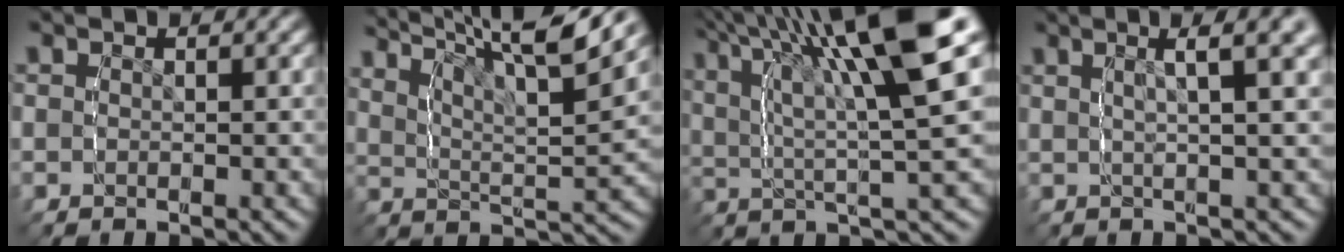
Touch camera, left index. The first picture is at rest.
{"total": 11.2, "force": [7.9, 3.0, 7.3], "torque": [-0.092, 0.030, 0.108]}
{"total": 10.2, "force": [4.2, 2.6, 8.9], "torque": [-0.133, 0.014, 0.063]}
{"total": 5.2, "force": [2.7, 0.6, 4.5], "torque": [-0.051, 0.025, 0.035]}